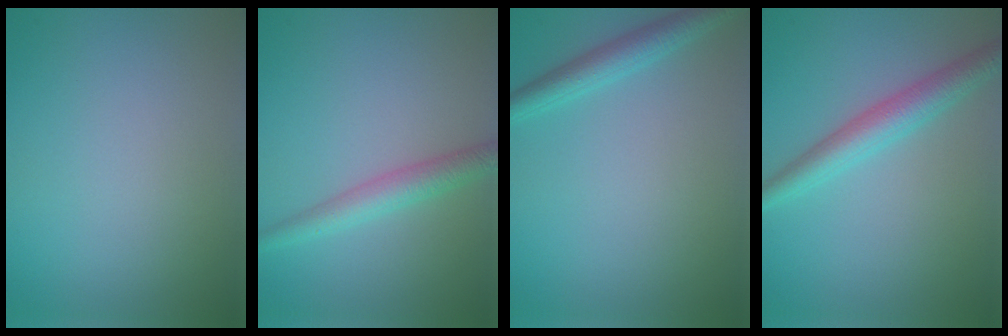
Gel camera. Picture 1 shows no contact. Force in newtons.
{"total": 2.8, "press": 2.8, "slide": 0.0}
{"total": 2.5, "press": 2.5, "slide": 0.1}
{"total": 3.6, "press": 3.6, "slide": 0.1}